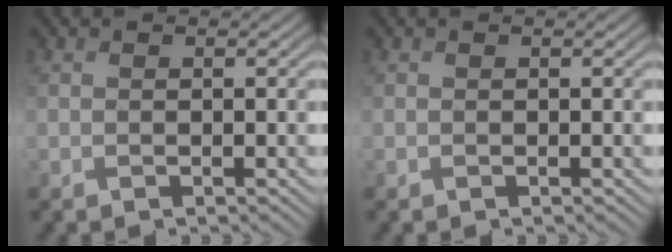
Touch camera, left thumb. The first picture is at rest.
{"total": 0.0}